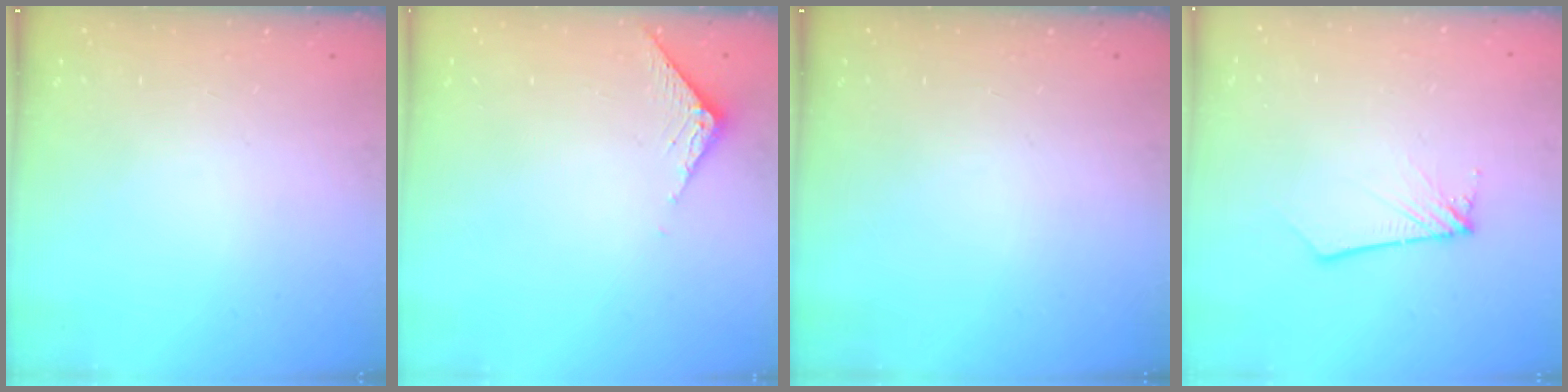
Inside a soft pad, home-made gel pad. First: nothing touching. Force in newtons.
{"total": 3.4, "press": 3.4, "slide": 0.2}
{"total": 0.0}
{"total": 2.7, "press": 2.7, "slide": 0.2}